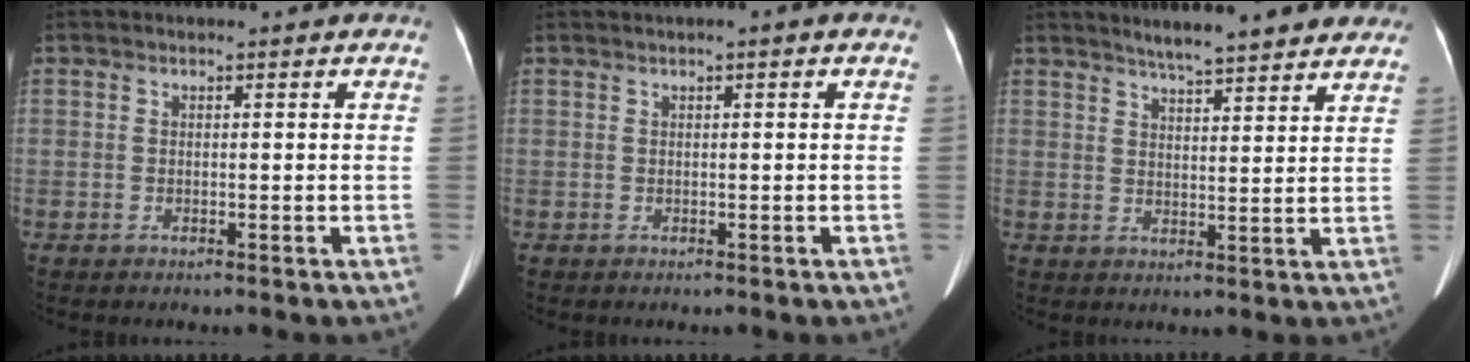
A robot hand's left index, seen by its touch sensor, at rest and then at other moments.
{"total": 0.8, "force": [0.3, 0.0, 0.7], "torque": [-0.015, 0.007, 0.005]}
{"total": 11.7, "force": [10.1, 1.4, 5.8], "torque": [-0.072, 0.012, 0.124]}